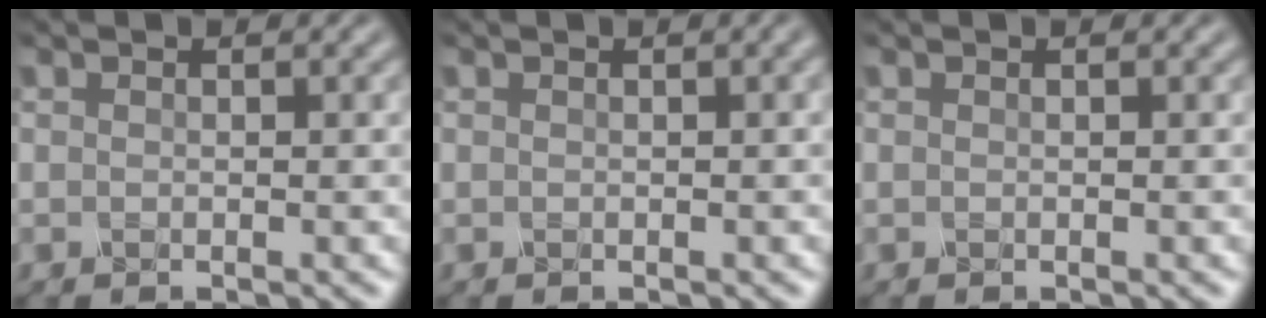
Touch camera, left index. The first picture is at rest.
{"total": 1.1, "force": [0.4, 0.3, 1.0], "torque": [-0.014, 0.005, 0.004]}
{"total": 0.0}